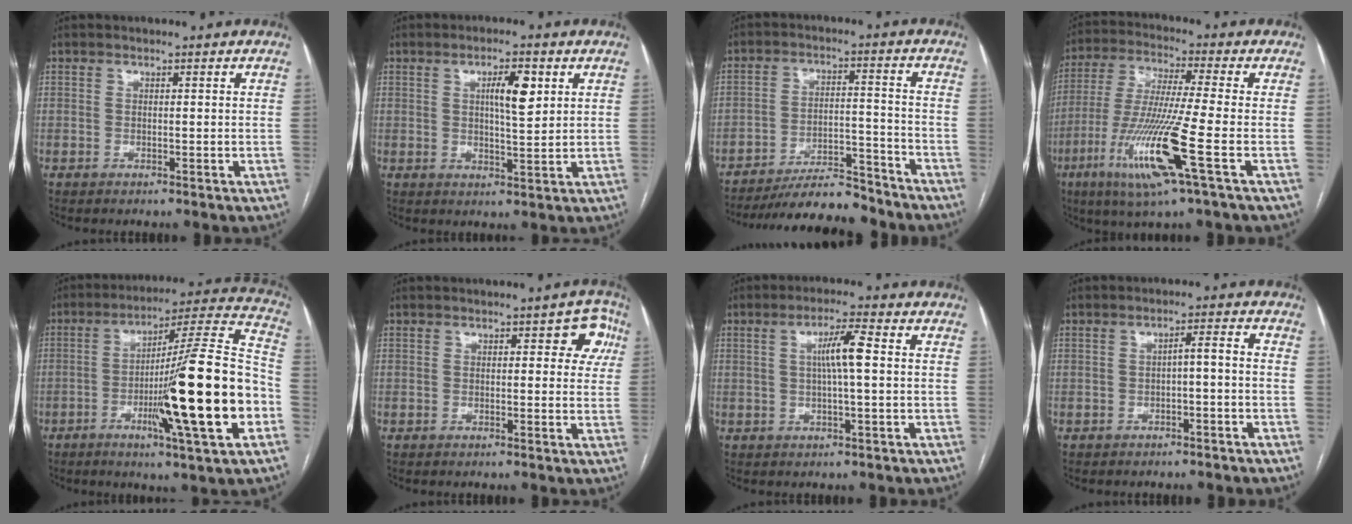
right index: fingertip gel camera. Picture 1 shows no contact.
{"total": 5.6, "force": [2.0, 1.2, 5.2], "torque": [-0.087, 0.004, 0.033]}
{"total": 12.6, "force": [-11.6, 2.1, 4.4], "torque": [-0.061, 0.013, -0.186]}
{"total": 14.6, "force": [-5.5, -0.7, 13.4], "torque": [-0.279, -0.027, -0.109]}
{"total": 22.8, "force": [-6.1, 0.0, 22.0], "torque": [-0.315, -0.007, -0.102]}
{"total": 5.0, "force": [1.6, 2.5, 4.1], "torque": [-0.024, 0.017, 0.010]}
{"total": 5.4, "force": [0.6, 0.2, 5.4], "torque": [-0.097, 0.008, 0.011]}
{"total": 2.9, "force": [-1.0, 0.5, 2.6], "torque": [-0.040, 0.014, -0.015]}